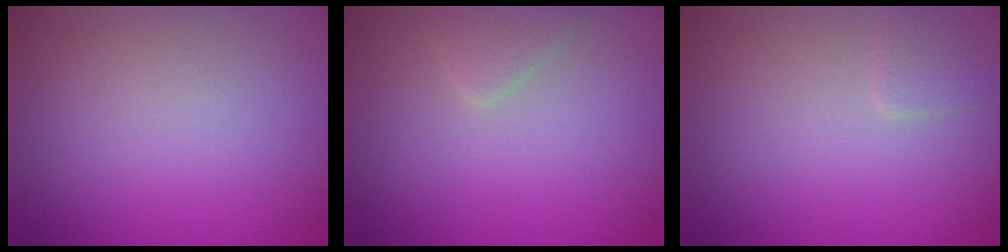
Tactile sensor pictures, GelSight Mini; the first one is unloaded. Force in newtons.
{"total": 1.3, "press": 1.3, "slide": 0.1}
{"total": 1.0, "press": 1.0, "slide": 0.0}